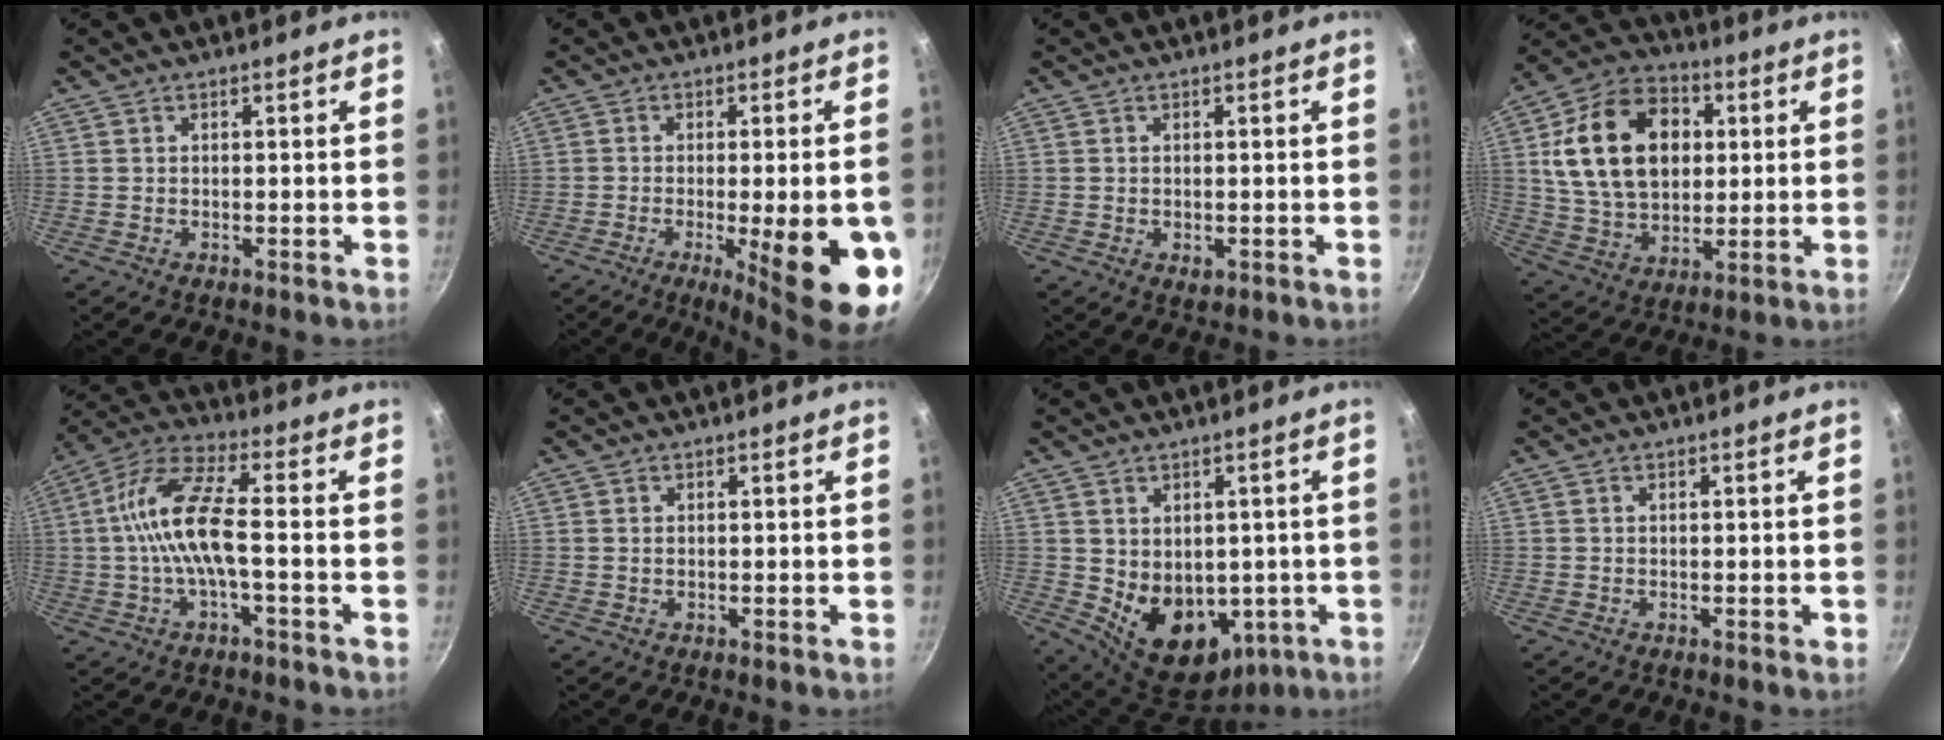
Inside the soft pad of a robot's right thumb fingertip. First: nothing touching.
{"total": 17.1, "force": [-5.0, 4.1, 15.8], "torque": [-0.190, 0.001, -0.060]}
{"total": 1.6, "force": [-0.3, 1.0, 1.2], "torque": [-0.016, -0.003, -0.003]}
{"total": 20.6, "force": [4.0, 14.6, 14.0], "torque": [-0.222, 0.007, 0.067]}
{"total": 12.1, "force": [-1.3, 3.9, 11.5], "torque": [-0.233, 0.035, -0.038]}
{"total": 0.5, "force": [0.1, 0.4, 0.4], "torque": [-0.006, 0.001, 0.003]}
{"total": 13.4, "force": [-1.0, 9.9, 8.9], "torque": [-0.106, -0.019, 0.018]}
{"total": 0.8, "force": [0.0, 0.4, 0.6], "torque": [-0.005, 0.002, 0.000]}